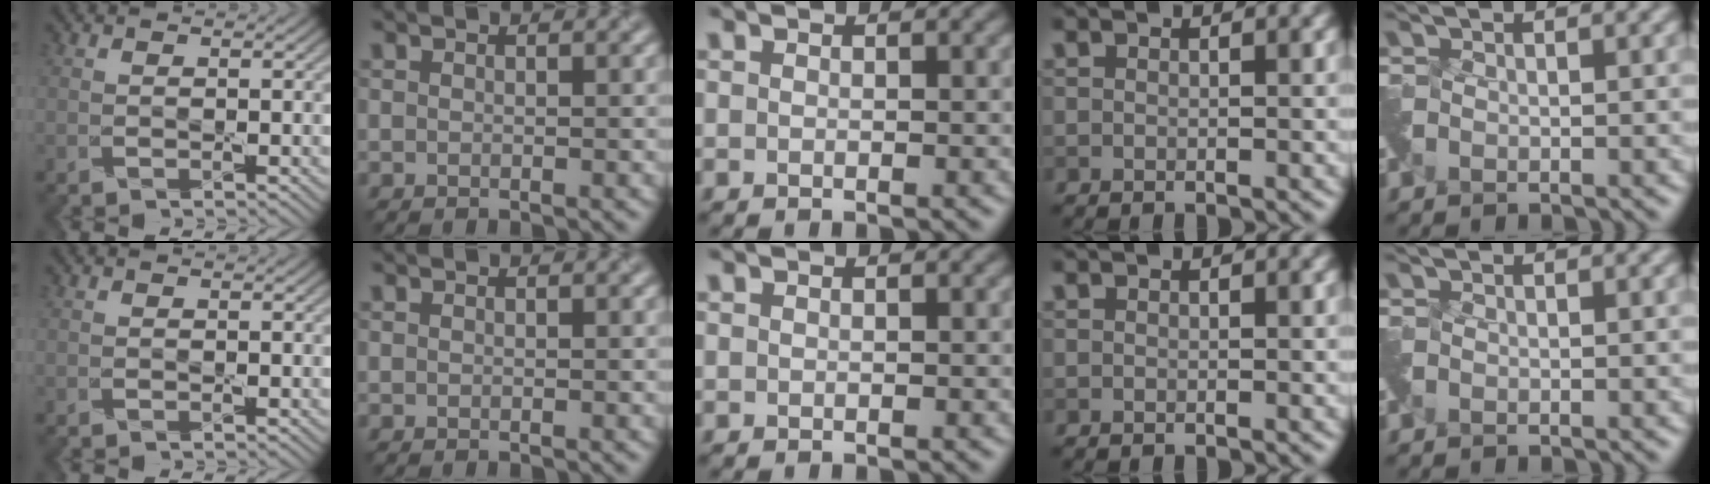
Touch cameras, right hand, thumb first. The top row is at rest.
{}